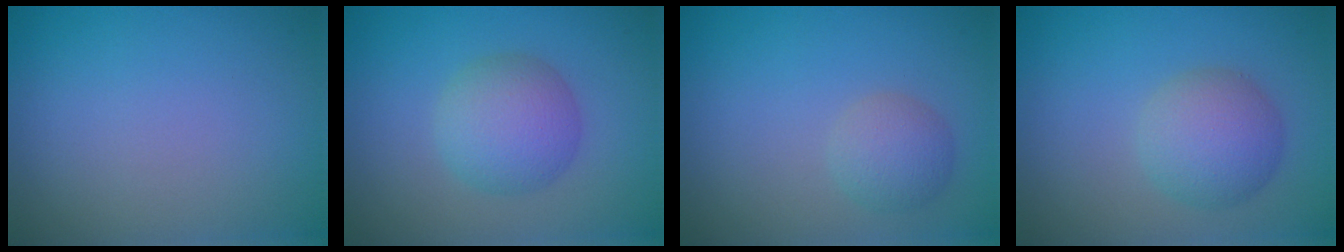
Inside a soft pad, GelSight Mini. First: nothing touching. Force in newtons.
{"total": 4.5, "press": 4.5, "slide": 0.1}
{"total": 2.4, "press": 2.4, "slide": 0.1}
{"total": 4.3, "press": 4.3, "slide": 0.0}